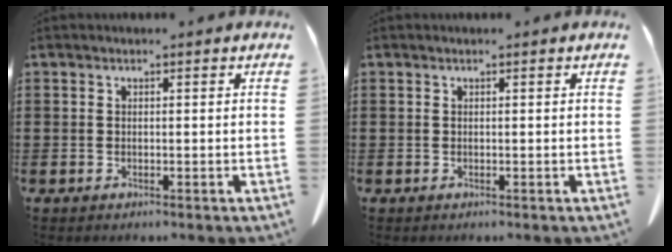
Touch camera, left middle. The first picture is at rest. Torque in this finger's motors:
{"motor_torque": [-0.02, 0.02, 0.00, 0.00]}